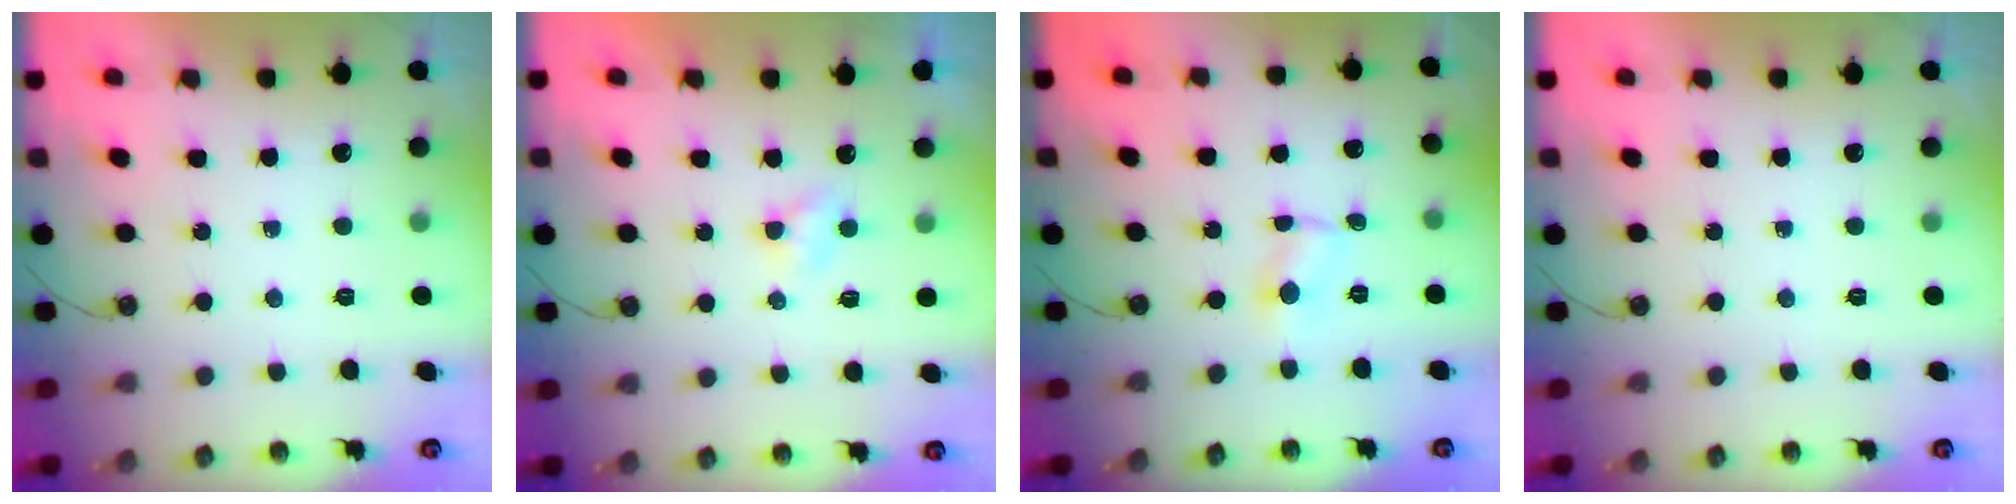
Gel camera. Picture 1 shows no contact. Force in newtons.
{"total": 3.0, "press": 3.0, "slide": 0.4}
{"total": 1.8, "press": 1.8, "slide": 0.2}
{"total": 0.0}